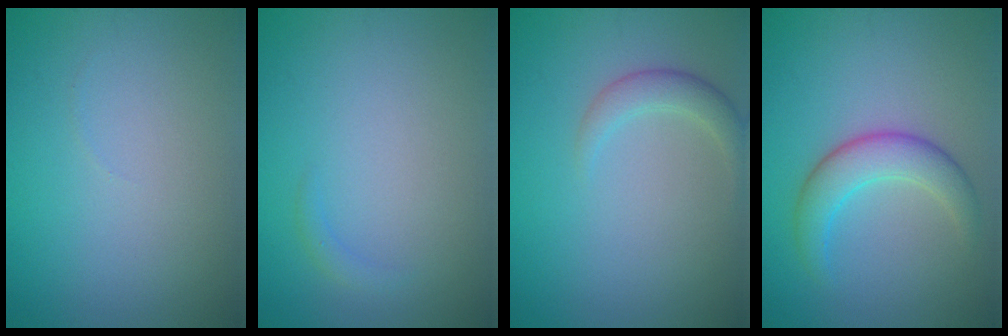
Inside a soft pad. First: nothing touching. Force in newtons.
{"total": 0.8, "press": 0.8, "slide": 0.1}
{"total": 2.0, "press": 2.0, "slide": 0.1}
{"total": 3.9, "press": 3.9, "slide": 0.3}